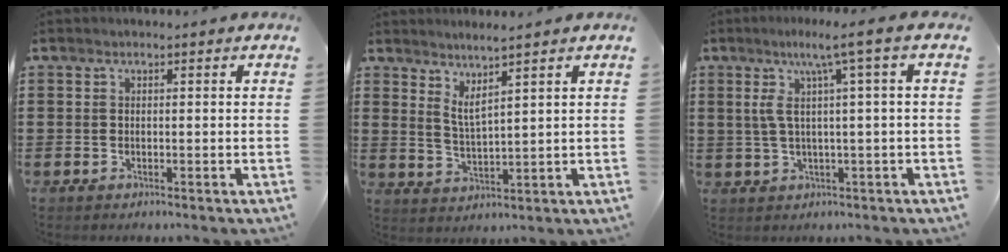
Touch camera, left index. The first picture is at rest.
{"total": 3.3, "force": [2.5, -0.2, 2.2], "torque": [-0.050, -0.008, 0.042]}
{"total": 7.0, "force": [1.9, -0.4, 6.7], "torque": [-0.140, 0.001, 0.022]}